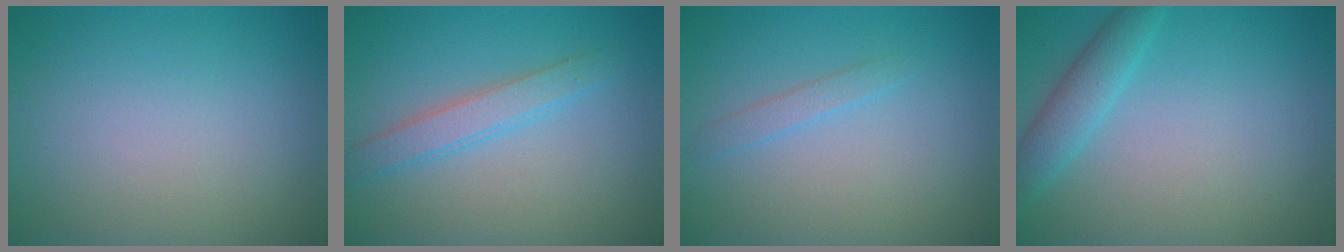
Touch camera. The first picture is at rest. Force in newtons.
{"total": 2.5, "press": 2.5, "slide": 0.2}
{"total": 1.1, "press": 1.1, "slide": 0.0}
{"total": 2.6, "press": 2.6, "slide": 0.1}